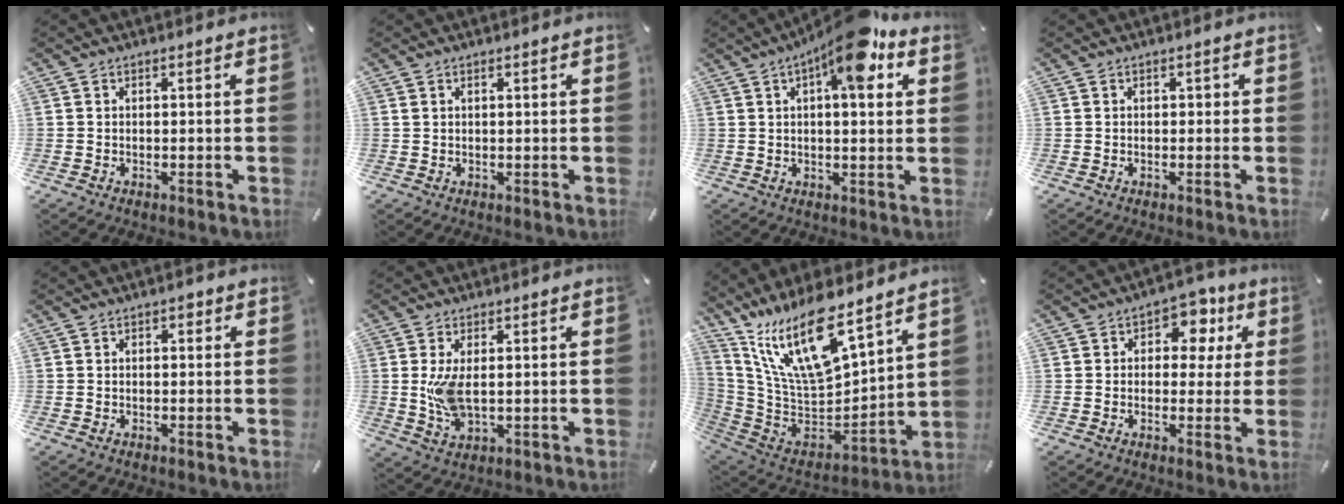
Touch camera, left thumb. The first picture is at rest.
{"total": 0.6, "force": [0.3, 0.3, 0.5], "torque": [-0.010, 0.001, 0.005]}
{"total": 13.6, "force": [6.9, 4.5, 10.8], "torque": [-0.151, -0.031, 0.110]}
{"total": 0.5, "force": [-0.1, 0.5, 0.1], "torque": [-0.002, 0.005, -0.004]}
{"total": 0.9, "force": [0.3, 0.7, 0.6], "torque": [-0.006, 0.004, 0.002]}
{"total": 6.8, "force": [0.8, 3.2, 6.0], "torque": [-0.134, -0.008, 0.008]}
{"total": 20.1, "force": [14.0, 7.3, 12.5], "torque": [-0.263, -0.100, 0.246]}
{"total": 8.1, "force": [2.7, 6.1, 4.7], "torque": [-0.050, -0.009, 0.040]}